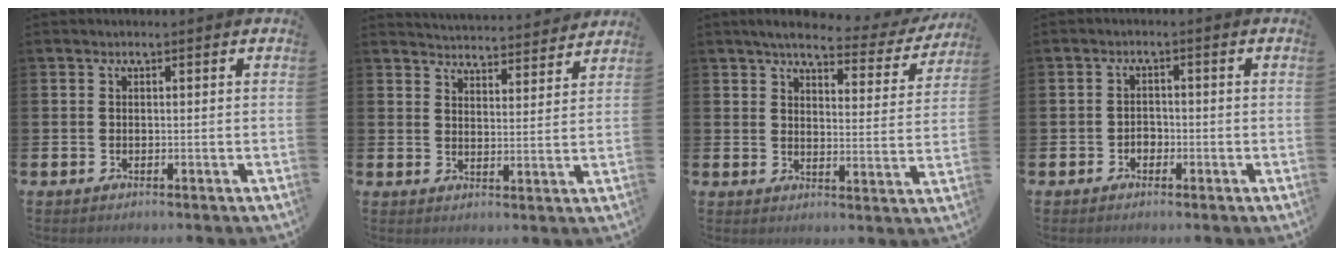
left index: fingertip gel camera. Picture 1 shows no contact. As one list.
[{"total": 4.8, "force": [4.8, 0.3, 0.0], "torque": [-0.010, -0.040, 0.085]}, {"total": 4.8, "force": [4.1, 1.2, 2.1], "torque": [-0.047, -0.026, 0.064]}, {"total": 1.6, "force": [-0.8, 1.3, 0.5], "torque": [-0.007, 0.001, -0.020]}]